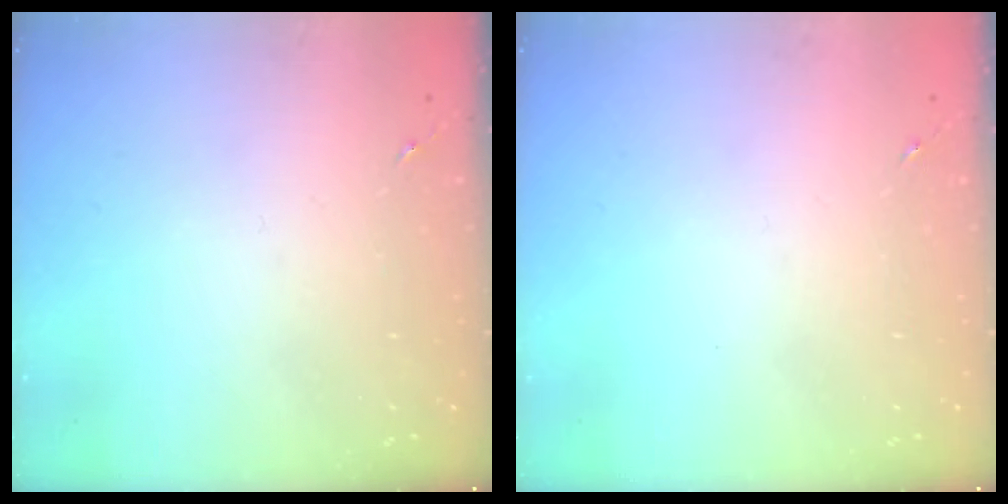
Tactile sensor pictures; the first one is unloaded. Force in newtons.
{"total": 0.0}